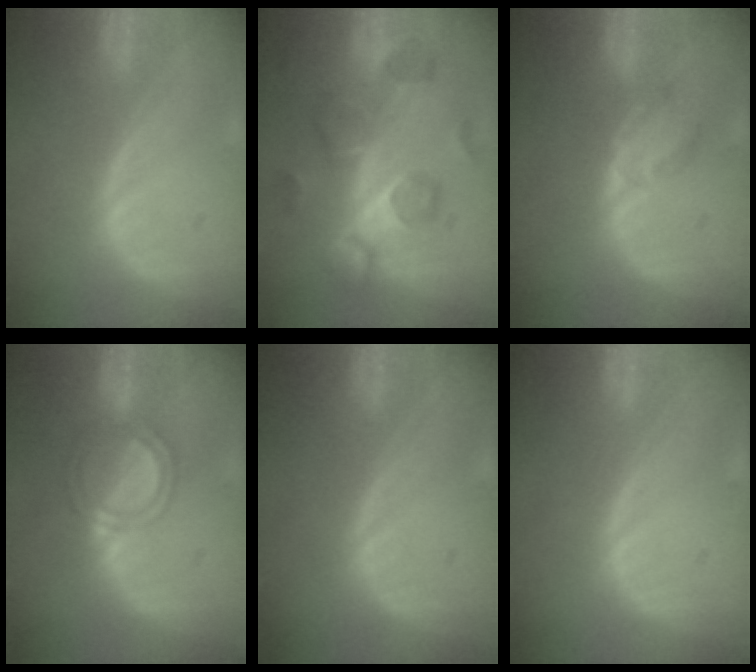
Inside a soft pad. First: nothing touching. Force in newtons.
{"total": 9.3, "press": 8.7, "slide": 3.2}
{"total": 2.8, "press": 2.8, "slide": 0.3}
{"total": 5.2, "press": 4.7, "slide": 2.2}
{"total": 0.0}
{"total": 0.0}